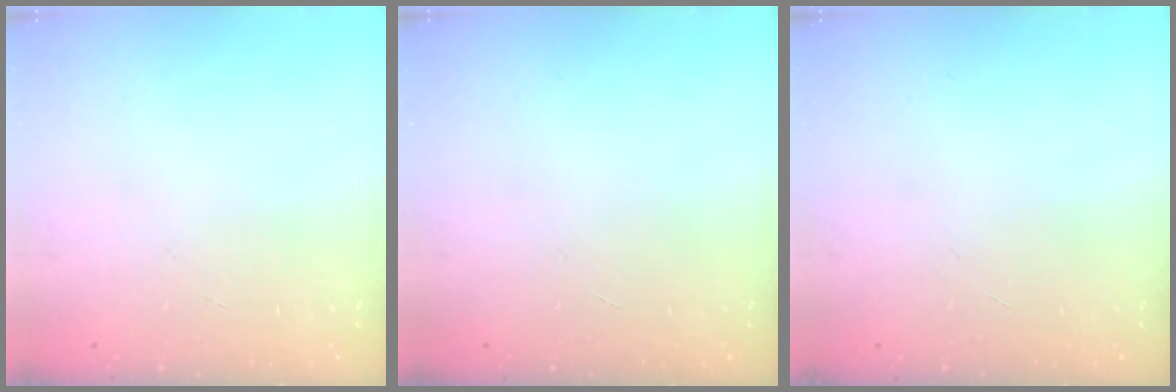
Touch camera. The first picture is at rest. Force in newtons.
{"total": 0.0}
{"total": 0.0}